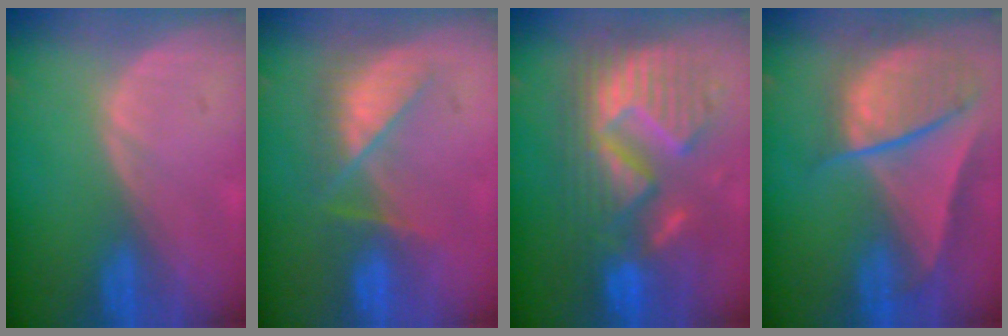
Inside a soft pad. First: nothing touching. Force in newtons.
{"total": 7.2, "press": 7.0, "slide": 1.7}
{"total": 13.2, "press": 13.2, "slide": 1.3}
{"total": 9.4, "press": 8.1, "slide": 4.8}